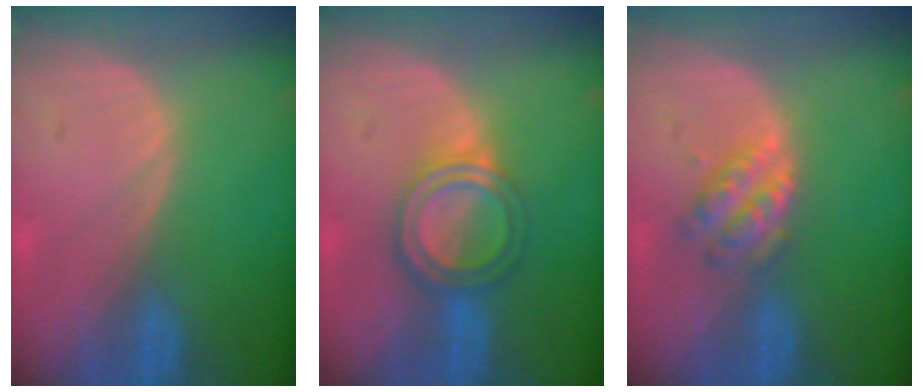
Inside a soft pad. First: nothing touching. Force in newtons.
{"total": 6.0, "press": 5.4, "slide": 2.7}
{"total": 4.9, "press": 4.3, "slide": 2.3}